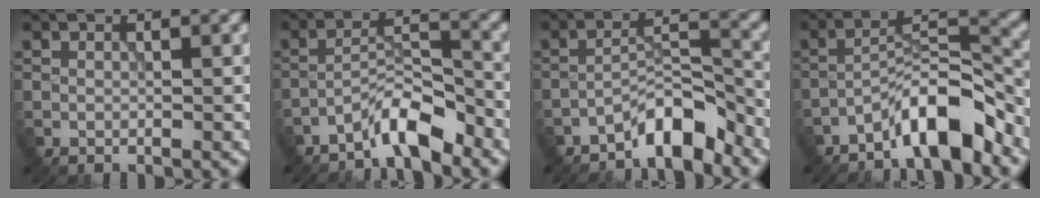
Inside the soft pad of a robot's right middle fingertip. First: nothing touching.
{"total": 4.3, "force": [-3.5, 0.7, 2.3], "torque": [-0.039, 0.012, -0.072]}
{"total": 4.4, "force": [-3.7, 0.9, 2.2], "torque": [-0.031, 0.016, -0.072]}
{"total": 6.5, "force": [-4.7, 1.2, 4.3], "torque": [-0.063, 0.016, -0.087]}